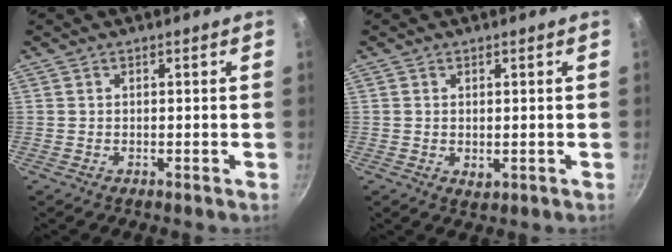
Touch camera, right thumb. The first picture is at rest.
{"total": 1.7, "force": [0.2, 1.1, 1.3], "torque": [-0.020, -0.004, 0.004]}